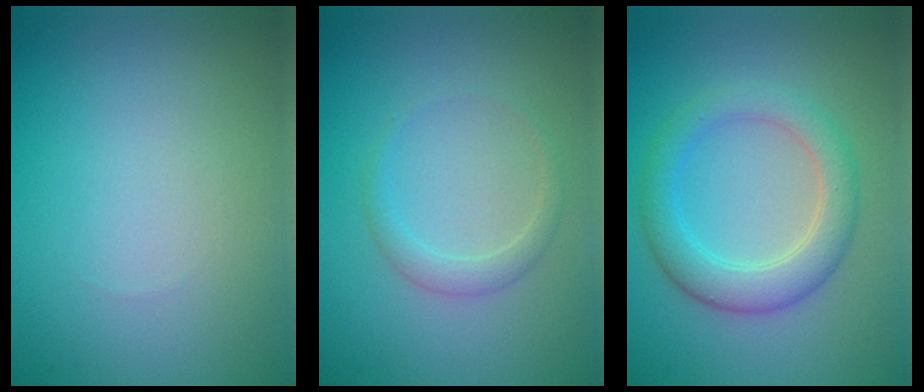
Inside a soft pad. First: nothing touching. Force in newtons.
{"total": 1.5, "press": 1.5, "slide": 0.0}
{"total": 4.2, "press": 4.2, "slide": 0.0}